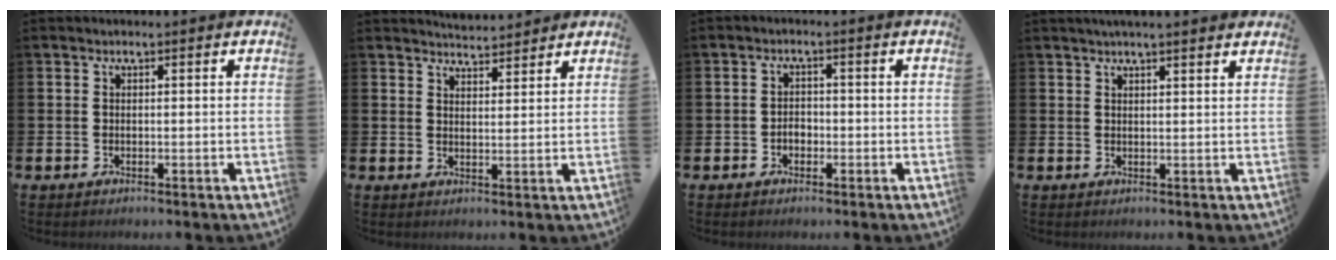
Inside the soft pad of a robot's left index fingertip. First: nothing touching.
{"total": 4.2, "force": [4.1, 0.5, -0.1], "torque": [-0.001, -0.021, 0.075]}
{"total": 1.9, "force": [-0.7, 1.4, 1.0], "torque": [-0.016, 0.004, -0.017]}
{"total": 2.5, "force": [2.4, -0.1, 0.7], "torque": [-0.007, -0.010, 0.042]}